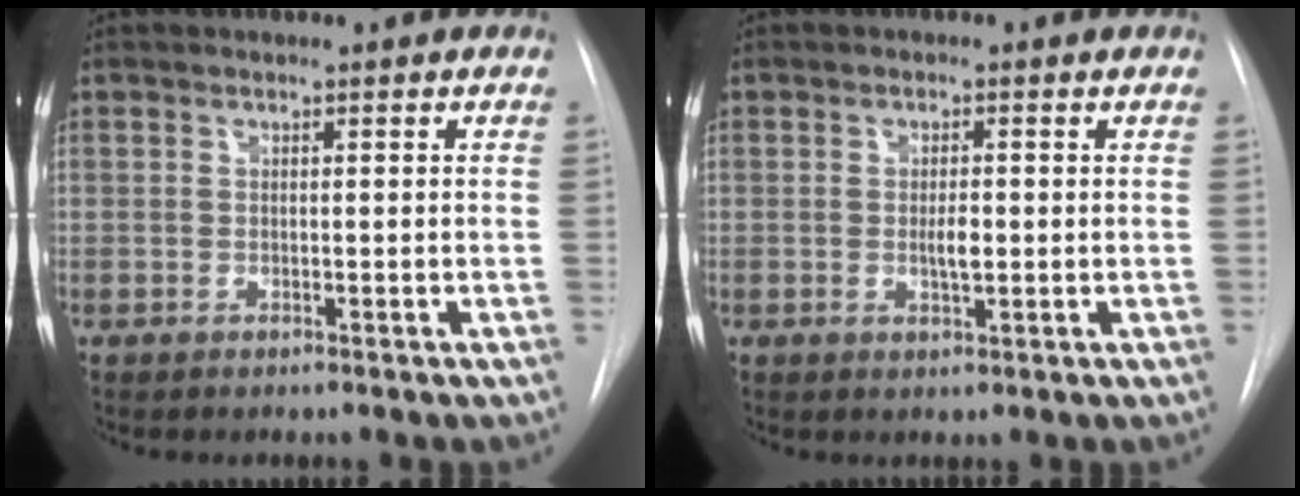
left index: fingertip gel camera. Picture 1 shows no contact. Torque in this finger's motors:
{"motor_torque": [0.53, 0.28, 0.06, 0.05]}